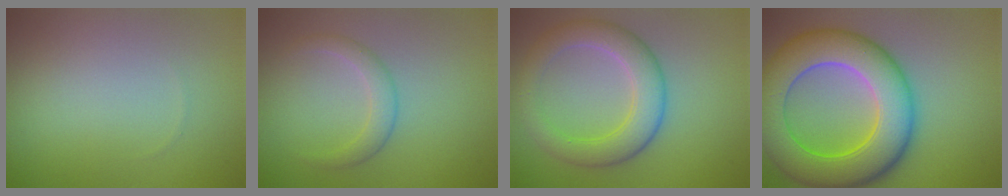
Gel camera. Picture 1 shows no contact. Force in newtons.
{"total": 1.9, "press": 1.9, "slide": 0.1}
{"total": 5.0, "press": 5.0, "slide": 0.1}
{"total": 10.9, "press": 10.9, "slide": 0.3}